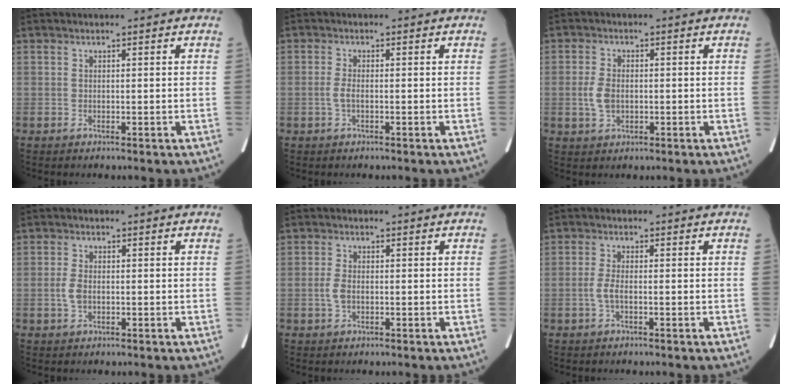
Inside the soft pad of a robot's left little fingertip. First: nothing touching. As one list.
[{"total": 1.5, "force": [-0.4, 0.4, 1.4], "torque": [-0.035, -0.001, -0.011]}, {"total": 3.4, "force": [-0.5, 2.2, 2.5], "torque": [-0.062, 0.001, -0.008]}, {"total": 2.3, "force": [-0.5, 1.3, 1.8], "torque": [-0.047, 0.001, -0.011]}, {"total": 2.1, "force": [-0.5, 1.1, 1.7], "torque": [-0.045, 0.000, -0.011]}, {"total": 2.1, "force": [-0.7, 0.6, 1.9], "torque": [-0.048, -0.001, -0.016]}]